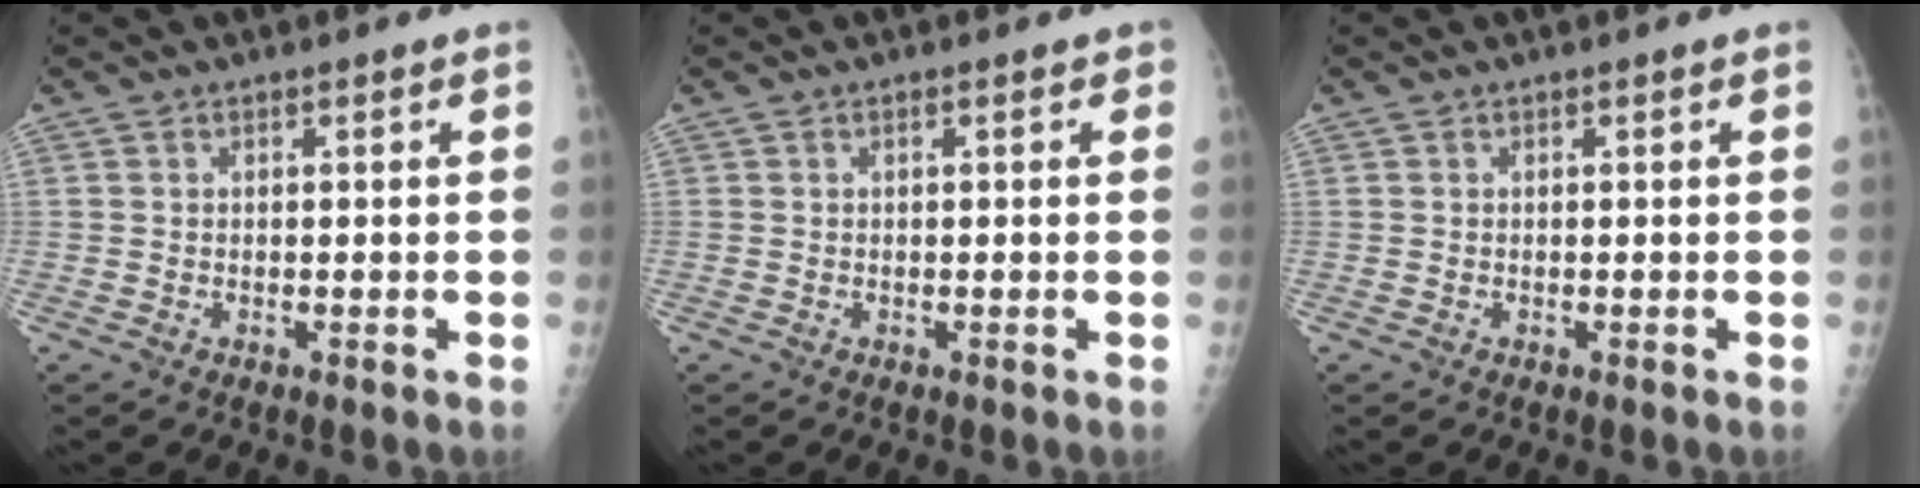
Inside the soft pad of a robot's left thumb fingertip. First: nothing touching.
{"total": 0.9, "force": [0.4, 0.5, 0.6], "torque": [-0.001, 0.000, 0.002]}
{"total": 0.0}